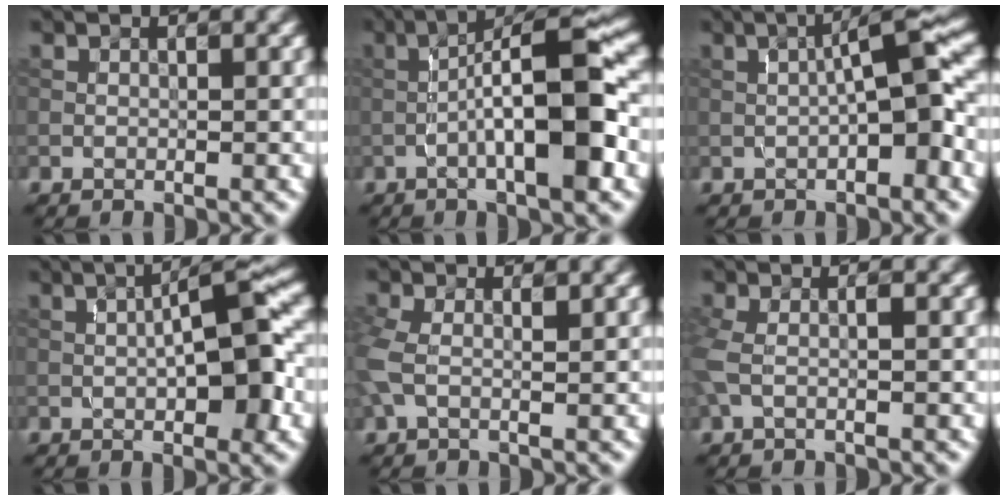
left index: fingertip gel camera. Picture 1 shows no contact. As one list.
[{"total": 9.5, "force": [-2.2, 1.8, 9.0], "torque": [-0.129, 0.025, -0.042]}, {"total": 5.9, "force": [-0.2, 1.3, 5.7], "torque": [-0.089, 0.015, -0.006]}, {"total": 7.3, "force": [0.1, 1.9, 7.1], "torque": [-0.104, 0.009, -0.002]}, {"total": 3.0, "force": [0.2, 1.6, 2.5], "torque": [-0.070, 0.001, -0.003]}, {"total": 2.3, "force": [-0.1, 0.8, 2.1], "torque": [-0.056, -0.003, -0.008]}]